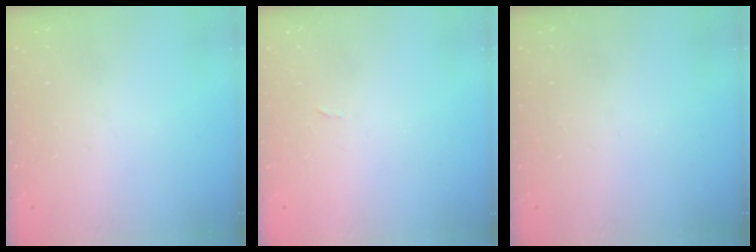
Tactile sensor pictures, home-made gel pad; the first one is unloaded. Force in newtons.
{"total": 2.4, "press": 2.4, "slide": 0.4}
{"total": 0.0}